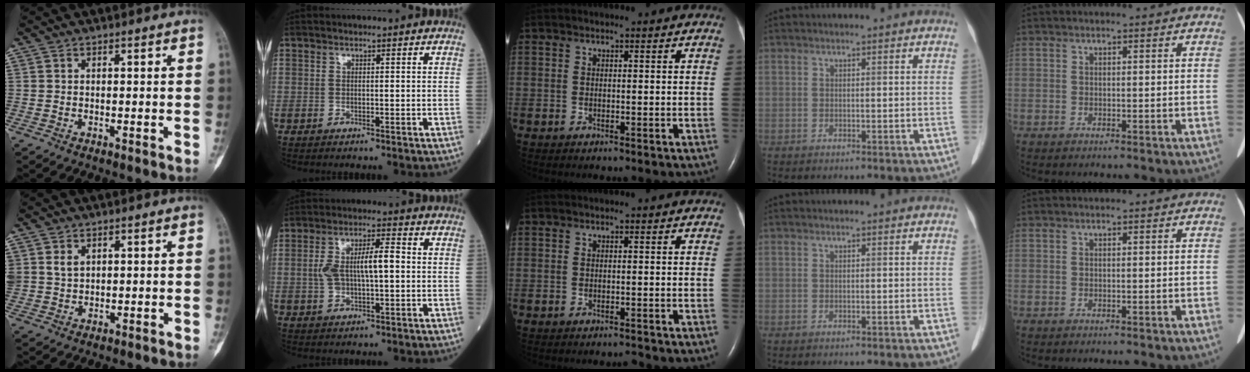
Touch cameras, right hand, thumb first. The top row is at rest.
{"thumb": {"total": 3.3, "force": [1.6, 2.4, 1.7], "torque": [-0.026, -0.008, 0.040]}, "index": {"total": 7.8, "force": [0.3, 2.4, 7.4], "torque": [-0.149, 0.019, 0.008]}, "middle": {"total": 0.5, "force": [-0.5, 0.0, 0.1], "torque": [-0.004, -0.002, -0.008]}}